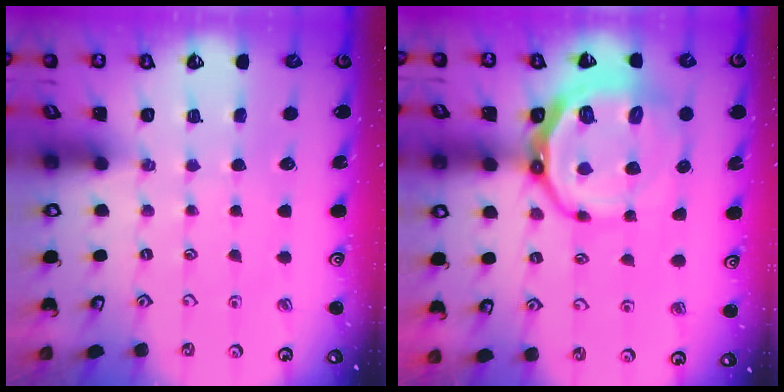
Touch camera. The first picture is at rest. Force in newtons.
{"total": 16.4, "press": 15.9, "slide": 3.8}